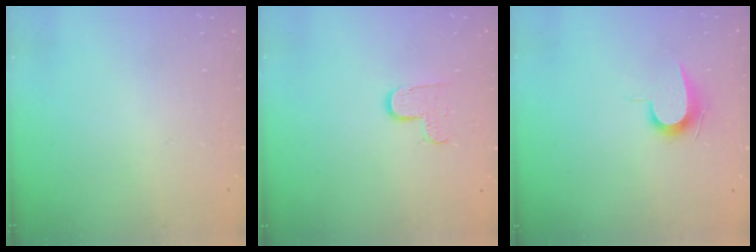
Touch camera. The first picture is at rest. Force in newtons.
{"total": 6.5, "press": 6.5, "slide": 0.3}
{"total": 7.2, "press": 7.2, "slide": 0.7}